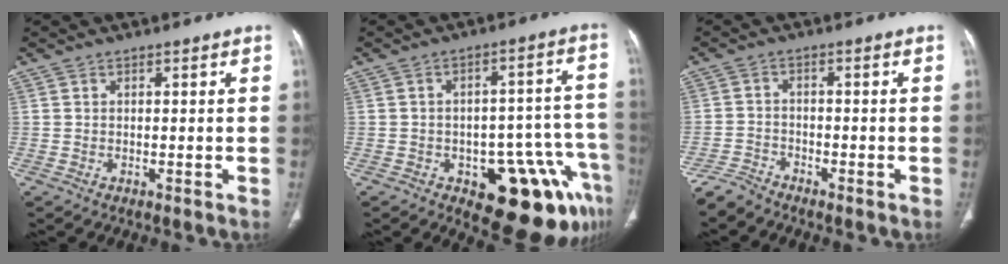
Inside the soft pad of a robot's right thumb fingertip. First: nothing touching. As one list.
[{"total": 17.3, "force": [-8.6, 7.8, 12.9], "torque": [-0.094, 0.064, -0.098]}, {"total": 3.3, "force": [-3.2, 0.8, 0.0], "torque": [-0.003, 0.000, -0.070]}]